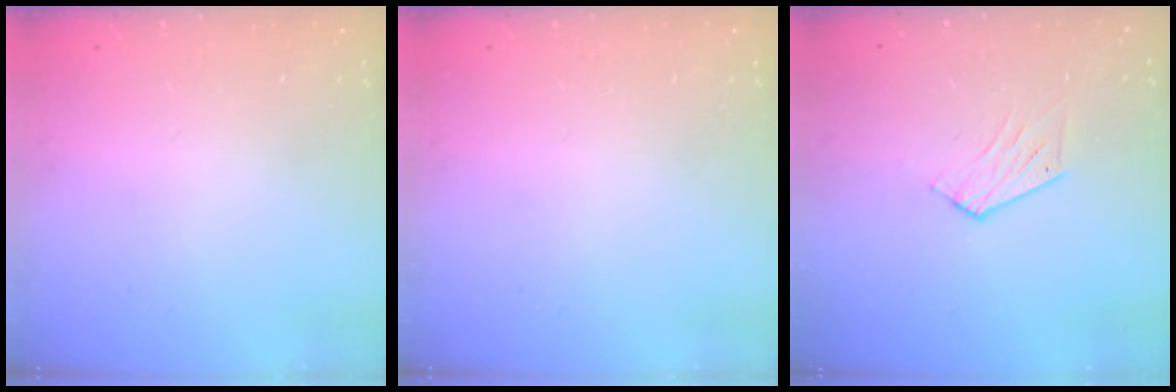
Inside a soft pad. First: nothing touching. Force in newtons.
{"total": 0.0}
{"total": 5.4, "press": 5.4, "slide": 0.5}